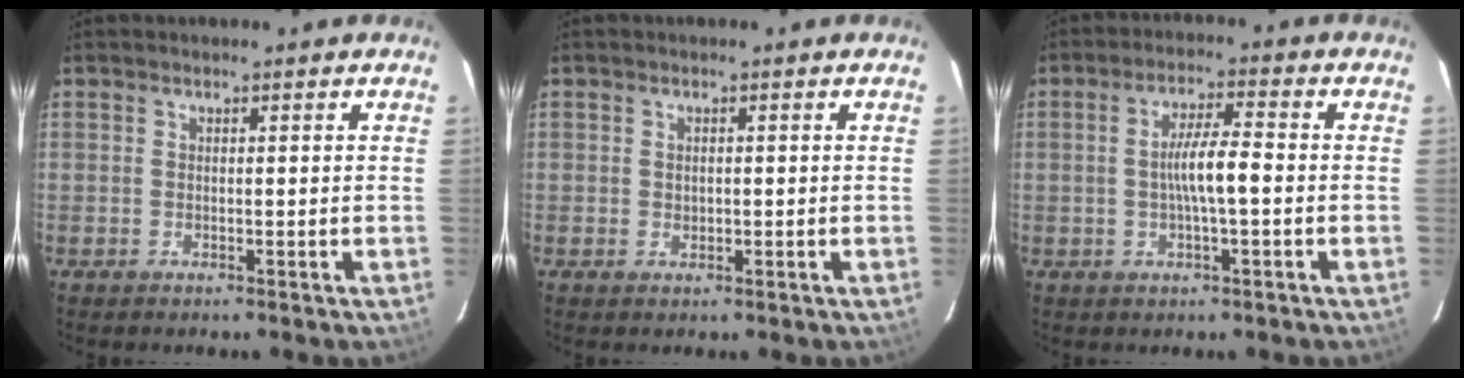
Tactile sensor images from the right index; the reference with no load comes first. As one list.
[{"total": 1.0, "force": [0.0, 0.9, 0.5], "torque": [-0.008, 0.000, 0.002]}, {"total": 5.8, "force": [-0.7, 0.3, 5.8], "torque": [-0.104, 0.003, -0.011]}]